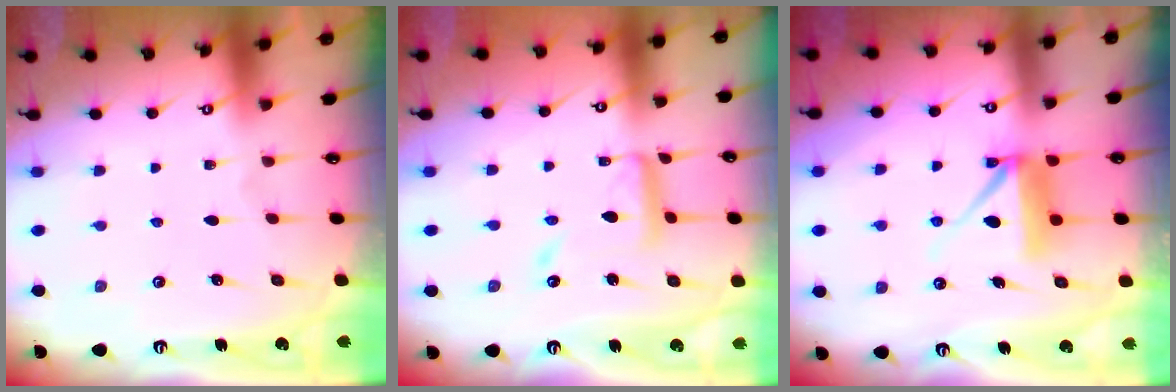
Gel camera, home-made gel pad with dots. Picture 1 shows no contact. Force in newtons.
{"total": 13.1, "press": 13.1, "slide": 1.1}
{"total": 9.0, "press": 9.0, "slide": 0.7}